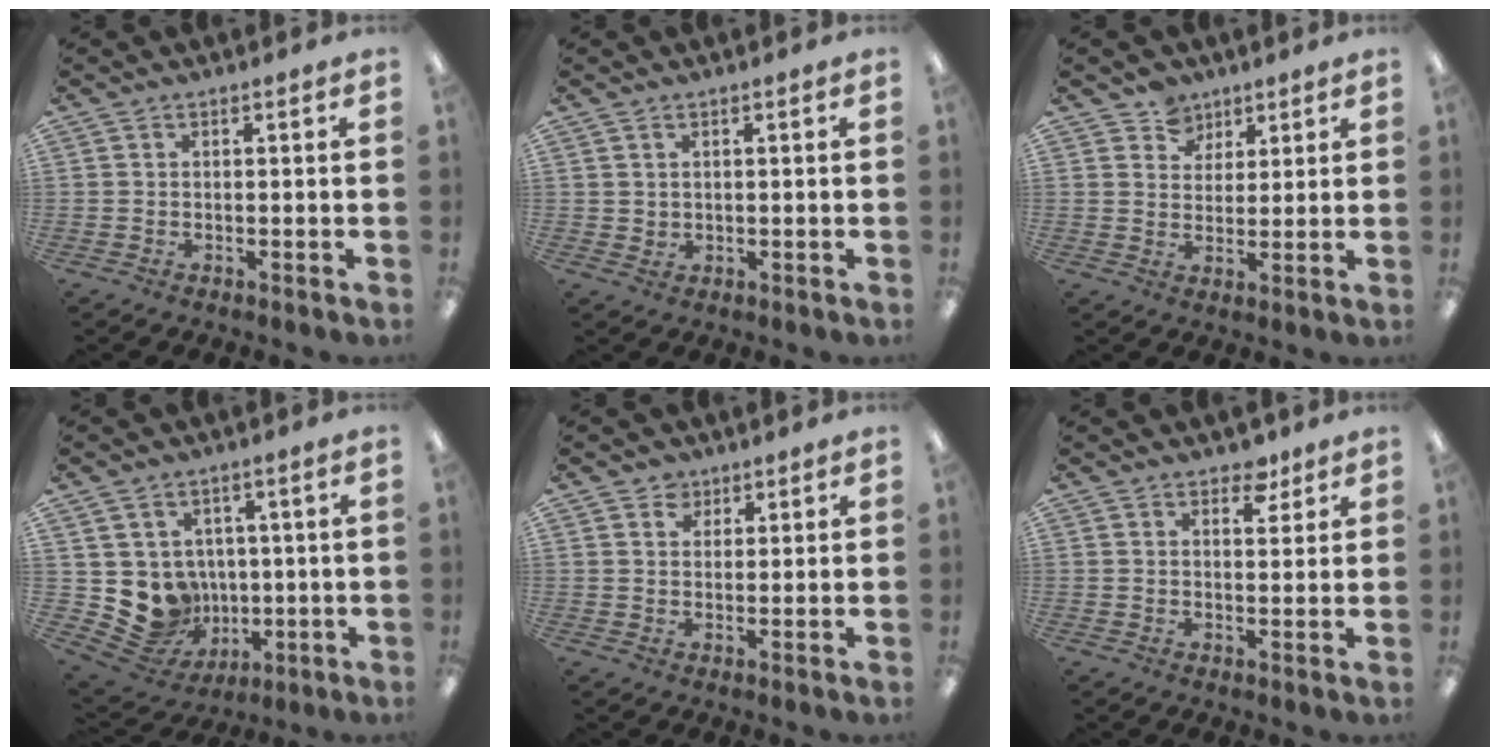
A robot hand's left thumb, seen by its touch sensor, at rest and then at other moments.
{"total": 1.5, "force": [1.0, 1.1, 0.2], "torque": [-0.006, 0.002, 0.018]}
{"total": 6.1, "force": [4.4, 4.3, 0.1], "torque": [-0.011, -0.019, 0.083]}
{"total": 9.6, "force": [0.1, 9.4, 2.1], "torque": [-0.066, -0.012, 0.016]}
{"total": 3.5, "force": [2.3, 2.6, 0.4], "torque": [0.000, -0.004, 0.040]}
{"total": 4.8, "force": [3.6, 2.6, 2.0], "torque": [-0.006, -0.018, 0.058]}